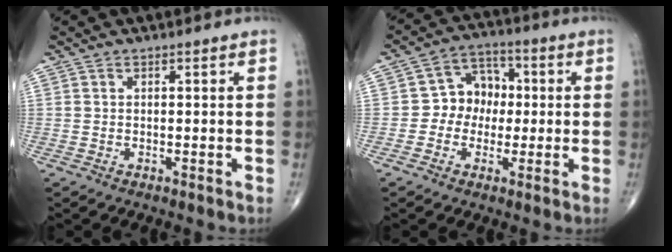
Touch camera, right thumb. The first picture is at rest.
{"total": 8.1, "force": [-0.3, 6.9, 4.3], "torque": [-0.028, 0.025, -0.018]}